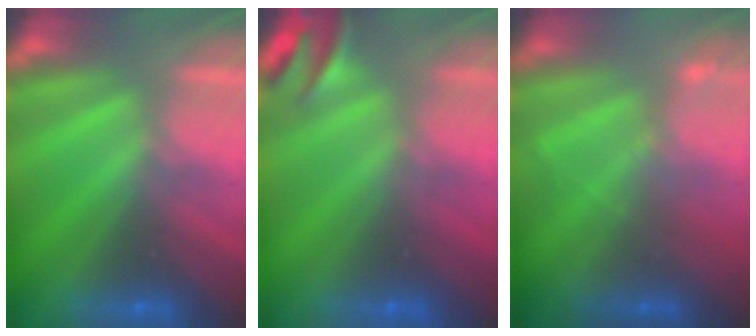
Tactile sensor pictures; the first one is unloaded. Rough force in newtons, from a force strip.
{"total": 2.7}
{"total": 2.0}